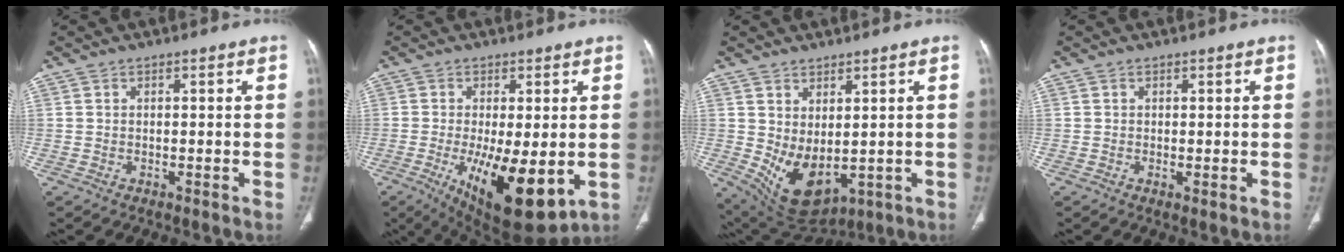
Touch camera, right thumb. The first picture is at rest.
{"total": 15.9, "force": [-3.8, 5.8, 14.3], "torque": [-0.224, -0.028, -0.040]}
{"total": 9.9, "force": [0.0, 5.6, 8.1], "torque": [-0.132, -0.017, 0.033]}
{"total": 0.8, "force": [0.0, 0.3, 0.7], "torque": [-0.018, -0.005, 0.000]}